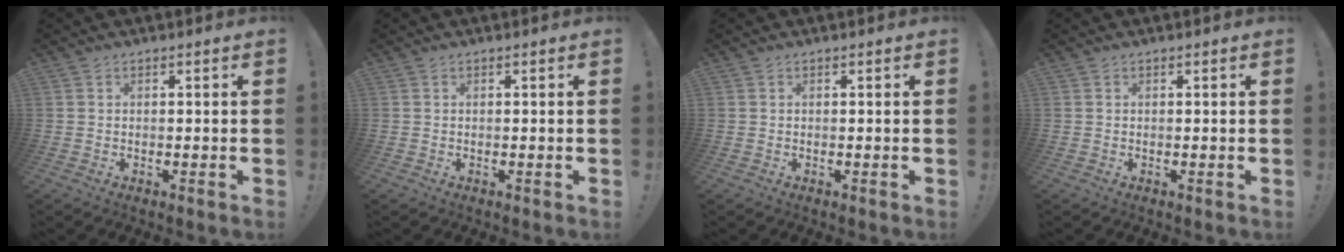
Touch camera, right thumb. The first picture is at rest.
{"total": 0.0}
{"total": 0.0}
{"total": 0.0}